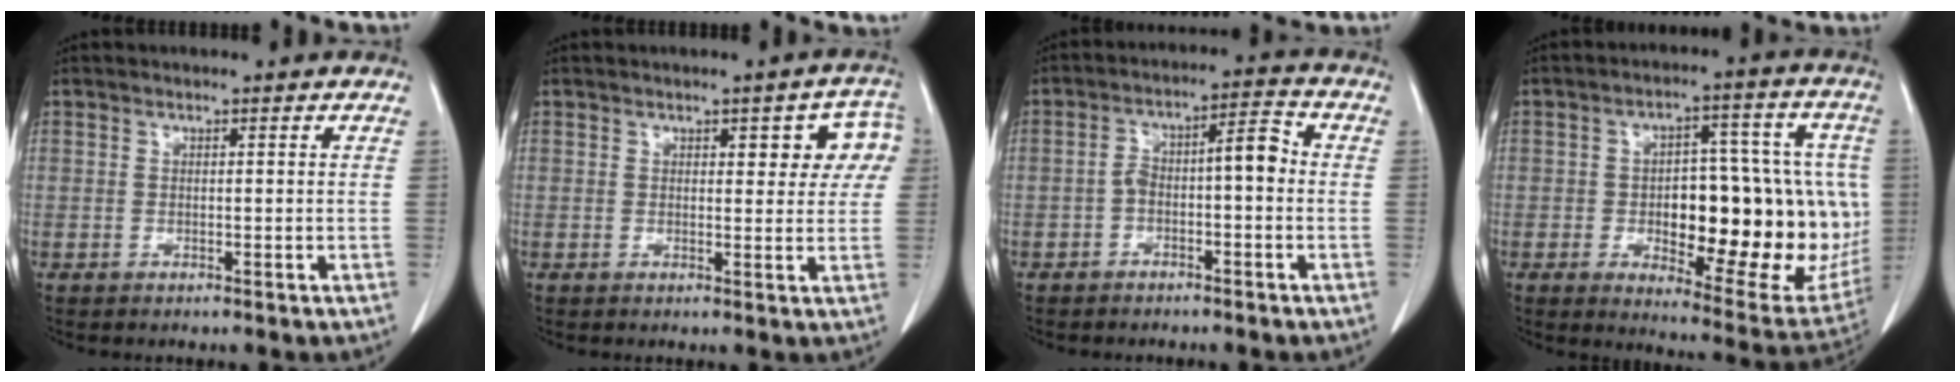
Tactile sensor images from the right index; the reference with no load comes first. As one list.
[{"total": 6.4, "force": [2.1, 2.6, 5.4], "torque": [-0.049, 0.019, 0.021]}, {"total": 6.1, "force": [-1.0, 1.9, 5.8], "torque": [-0.096, 0.036, -0.016]}, {"total": 23.4, "force": [-2.2, 9.0, 21.5], "torque": [-0.241, 0.027, -0.001]}]